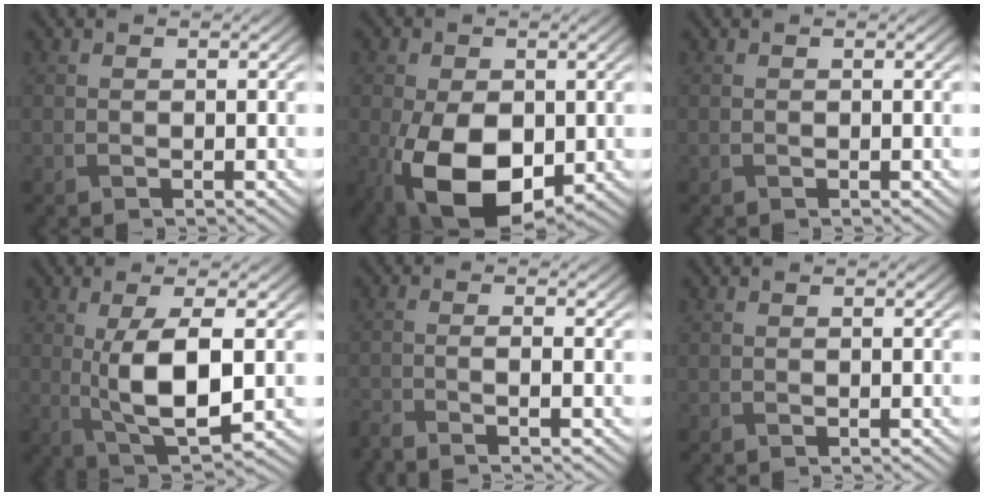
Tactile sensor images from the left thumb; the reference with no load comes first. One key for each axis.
{"total": 11.8, "fx": -3.0, "fy": 7.2, "fz": 8.8, "tx": -0.183, "ty": -0.033, "tz": -0.051}
{"total": 0.0}
{"total": 8.5, "fx": 0.1, "fy": 3.0, "fz": 8.0, "tx": -0.159, "ty": -0.005, "tz": 0.008}
{"total": 3.1, "fx": -2.1, "fy": 0.4, "fz": 2.3, "tx": -0.033, "ty": -0.001, "tz": -0.057}
{"total": 0.0}